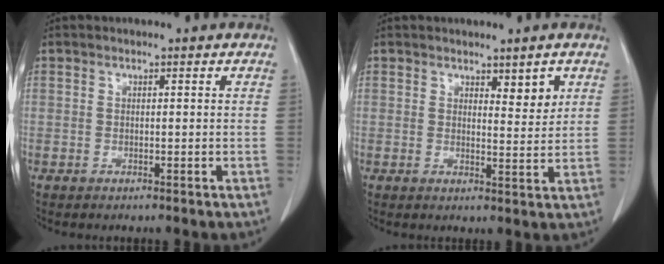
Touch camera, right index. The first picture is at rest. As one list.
[{"total": 3.2, "force": [1.9, 1.0, 2.3], "torque": [-0.030, -0.011, 0.030]}]